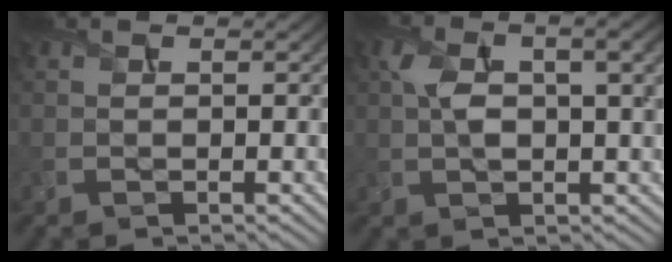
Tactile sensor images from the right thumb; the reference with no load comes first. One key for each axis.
{"total": 7.3, "fx": 1.5, "fy": 3.2, "fz": 6.4, "tx": -0.124, "ty": 0.007, "tz": 0.024}